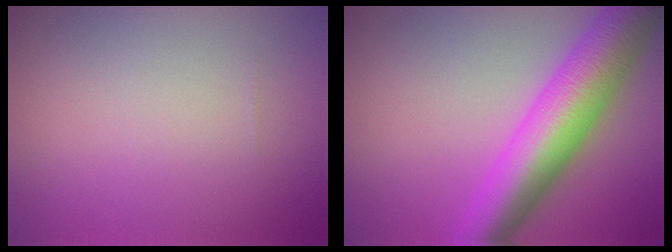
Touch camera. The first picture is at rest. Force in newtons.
{"total": 9.4, "press": 9.4, "slide": 0.1}